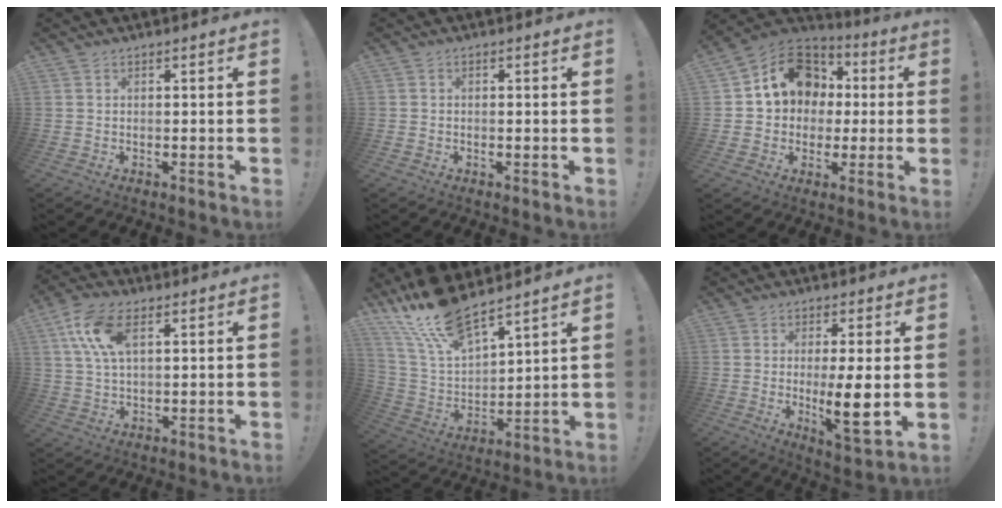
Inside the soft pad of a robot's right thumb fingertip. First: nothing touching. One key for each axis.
{"total": 1.1, "fx": -0.5, "fy": 0.7, "fz": 0.6, "tx": -0.010, "ty": 0.003, "tz": -0.009}
{"total": 15.4, "fx": 3.6, "fy": 12.9, "fz": 7.6, "tx": -0.103, "ty": 0.001, "tz": 0.078}
{"total": 11.4, "fx": 4.5, "fy": 6.0, "fz": 8.6, "tx": -0.170, "ty": -0.008, "tz": 0.081}
{"total": 16.7, "fx": 13.8, "fy": 5.4, "fz": 7.7, "tx": -0.166, "ty": -0.098, "tz": 0.255}
{"total": 10.8, "fx": -0.3, "fy": 2.3, "fz": 10.5, "tx": -0.174, "ty": -0.016, "tz": -0.009}